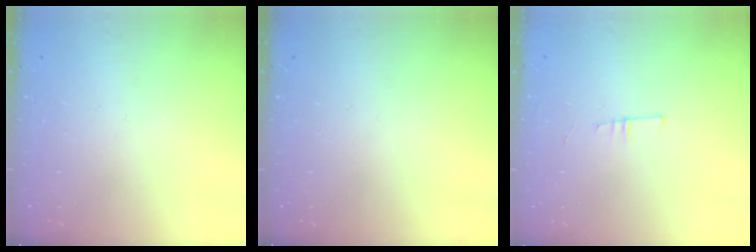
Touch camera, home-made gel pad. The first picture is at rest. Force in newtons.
{"total": 0.0}
{"total": 6.6, "press": 5.9, "slide": 2.9}